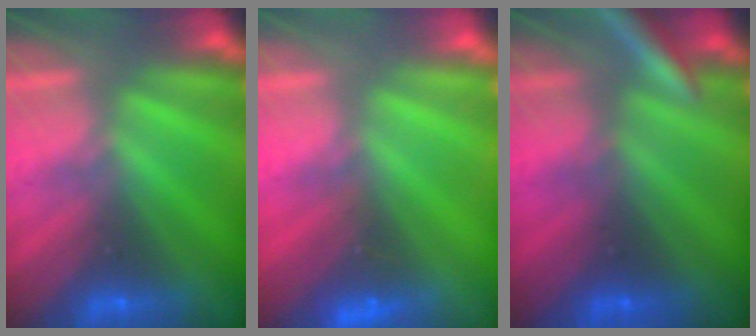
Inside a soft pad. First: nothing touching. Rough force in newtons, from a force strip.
{"total": 2.4}
{"total": 2.7}